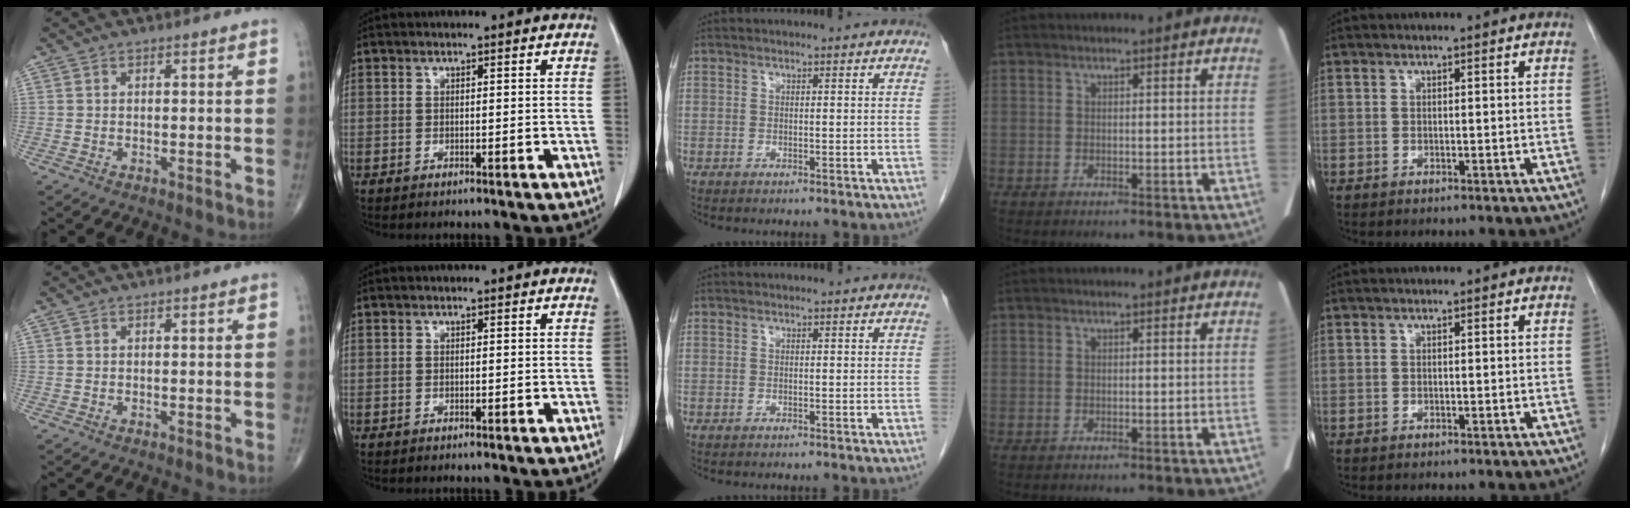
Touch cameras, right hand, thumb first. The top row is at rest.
{}